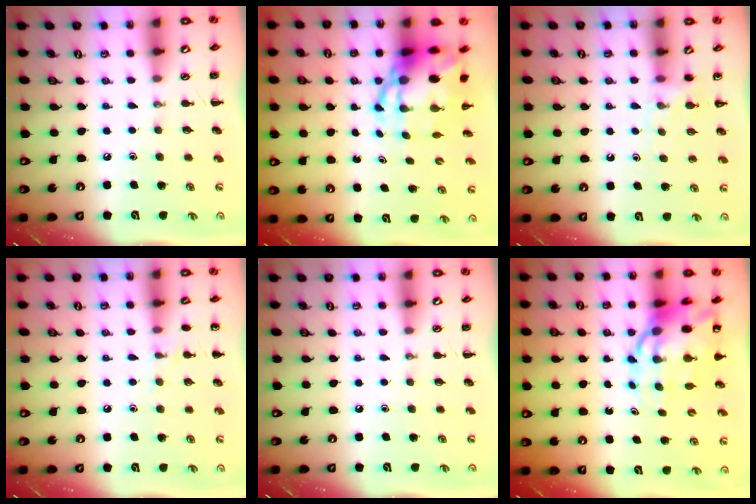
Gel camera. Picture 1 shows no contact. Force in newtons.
{"total": 7.8, "press": 7.6, "slide": 1.8}
{"total": 5.5, "press": 5.3, "slide": 1.7}
{"total": 5.4, "press": 5.2, "slide": 1.7}
{"total": 0.0}
{"total": 13.6, "press": 13.0, "slide": 3.7}